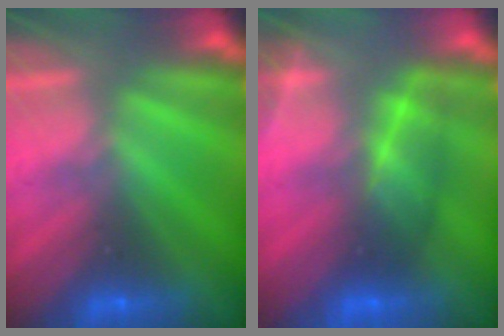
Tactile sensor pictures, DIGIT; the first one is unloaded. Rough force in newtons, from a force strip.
{"total": 3.7}